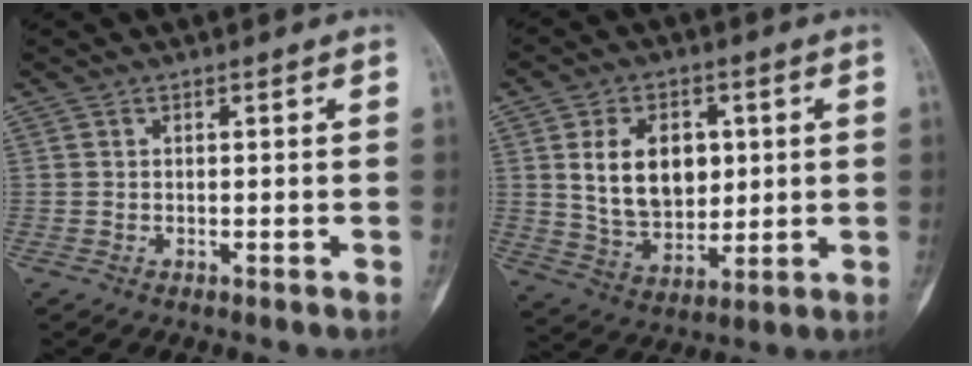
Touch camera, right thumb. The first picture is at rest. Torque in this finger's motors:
{"motor_torque": [-1.04, 1.52, 0.55, -0.33, 0.16]}